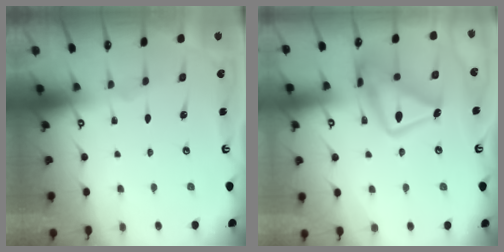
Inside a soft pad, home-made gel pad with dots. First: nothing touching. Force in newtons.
{"total": 16.9, "press": 16.8, "slide": 1.2}